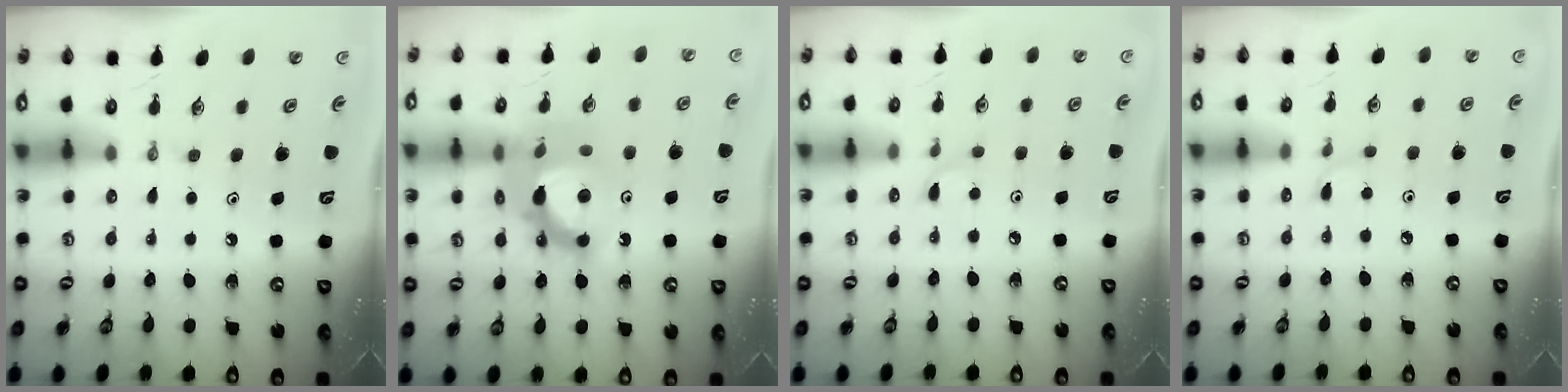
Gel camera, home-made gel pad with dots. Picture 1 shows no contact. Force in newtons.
{"total": 14.1, "press": 14.1, "slide": 1.3}
{"total": 2.2, "press": 2.1, "slide": 0.3}
{"total": 1.9, "press": 1.9, "slide": 0.2}